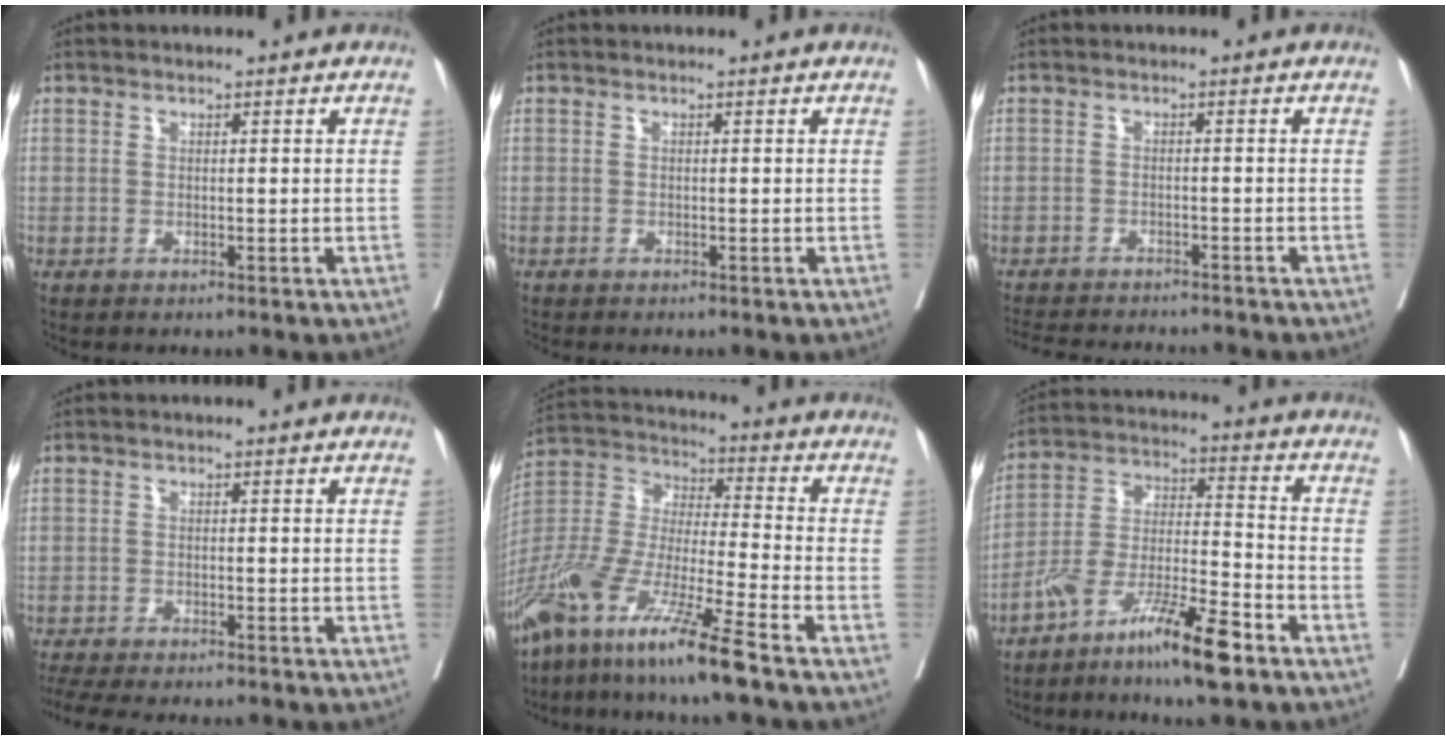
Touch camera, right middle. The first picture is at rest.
{"total": 1.5, "force": [-1.4, 0.2, 0.6], "torque": [-0.008, -0.003, -0.018]}
{"total": 11.1, "force": [-10.4, 1.6, 3.5], "torque": [-0.058, -0.008, -0.141]}
{"total": 11.0, "force": [-9.7, 2.0, 4.8], "torque": [-0.074, -0.016, -0.137]}
{"total": 16.7, "force": [-11.5, 0.2, 12.1], "torque": [-0.267, -0.040, -0.225]}
{"total": 12.0, "force": [-8.2, 1.1, 8.7], "torque": [-0.170, -0.009, -0.158]}